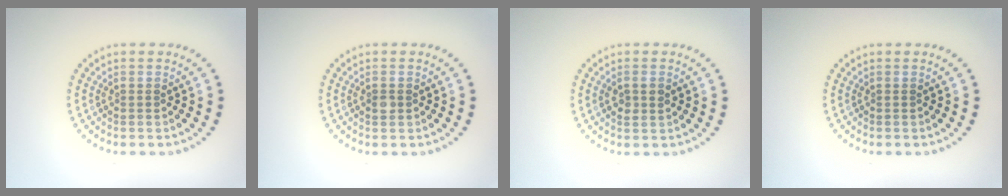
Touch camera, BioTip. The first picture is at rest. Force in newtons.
{"total": 0.9, "press": 0.9, "slide": 0.1}
{"total": 1.5, "press": 1.5, "slide": 0.2}
{"total": 0.0}